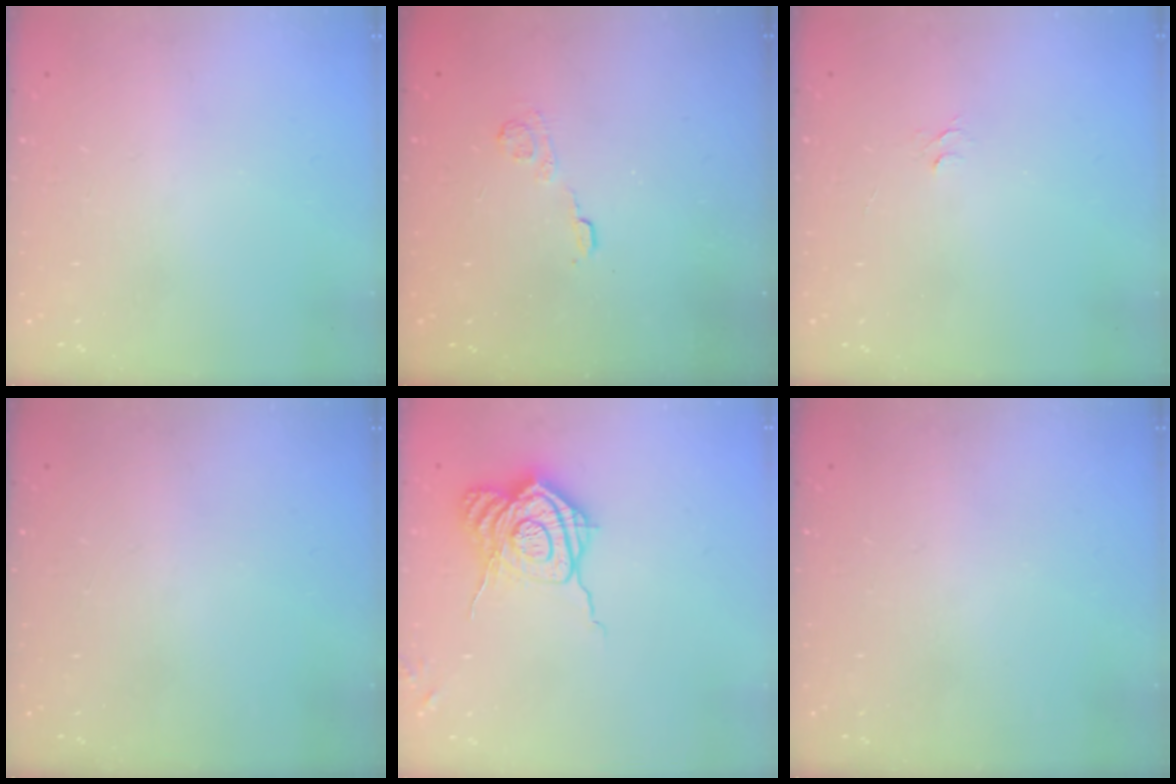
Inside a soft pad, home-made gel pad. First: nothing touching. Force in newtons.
{"total": 3.5, "press": 3.2, "slide": 1.4}
{"total": 3.7, "press": 3.7, "slide": 0.4}
{"total": 0.0}
{"total": 16.2, "press": 16.2, "slide": 0.5}
{"total": 0.0}